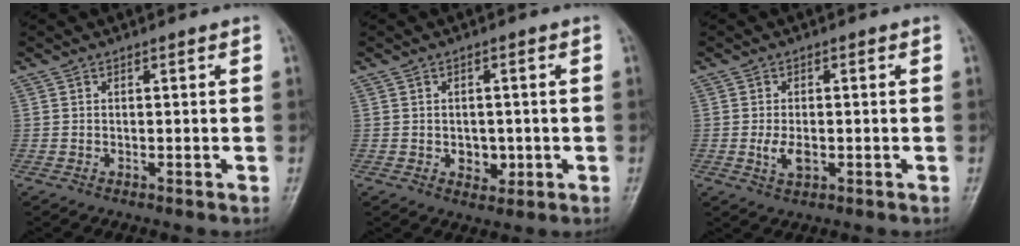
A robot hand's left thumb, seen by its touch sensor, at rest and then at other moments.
{"total": 3.9, "force": [-0.6, 3.0, 2.4], "torque": [-0.014, 0.001, -0.002]}
{"total": 3.7, "force": [-0.7, 2.1, 2.9], "torque": [-0.055, -0.004, -0.012]}